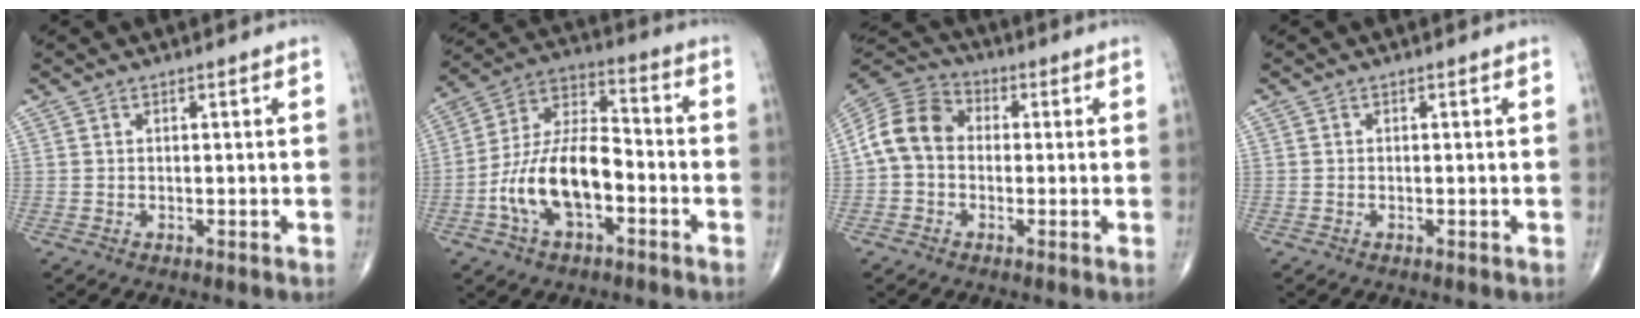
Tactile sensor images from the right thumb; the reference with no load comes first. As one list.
[{"total": 15.7, "force": [-4.7, 8.0, 12.7], "torque": [-0.233, 0.046, -0.088]}, {"total": 10.3, "force": [-0.4, 8.2, 6.3], "torque": [-0.109, 0.033, -0.021]}, {"total": 0.0}]